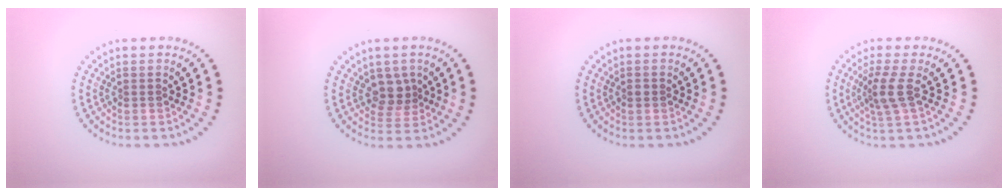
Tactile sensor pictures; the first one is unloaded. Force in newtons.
{"total": 2.3, "press": 1.9, "slide": 1.4}
{"total": 0.6, "press": 0.6, "slide": 0.0}
{"total": 2.6, "press": 2.0, "slide": 1.6}